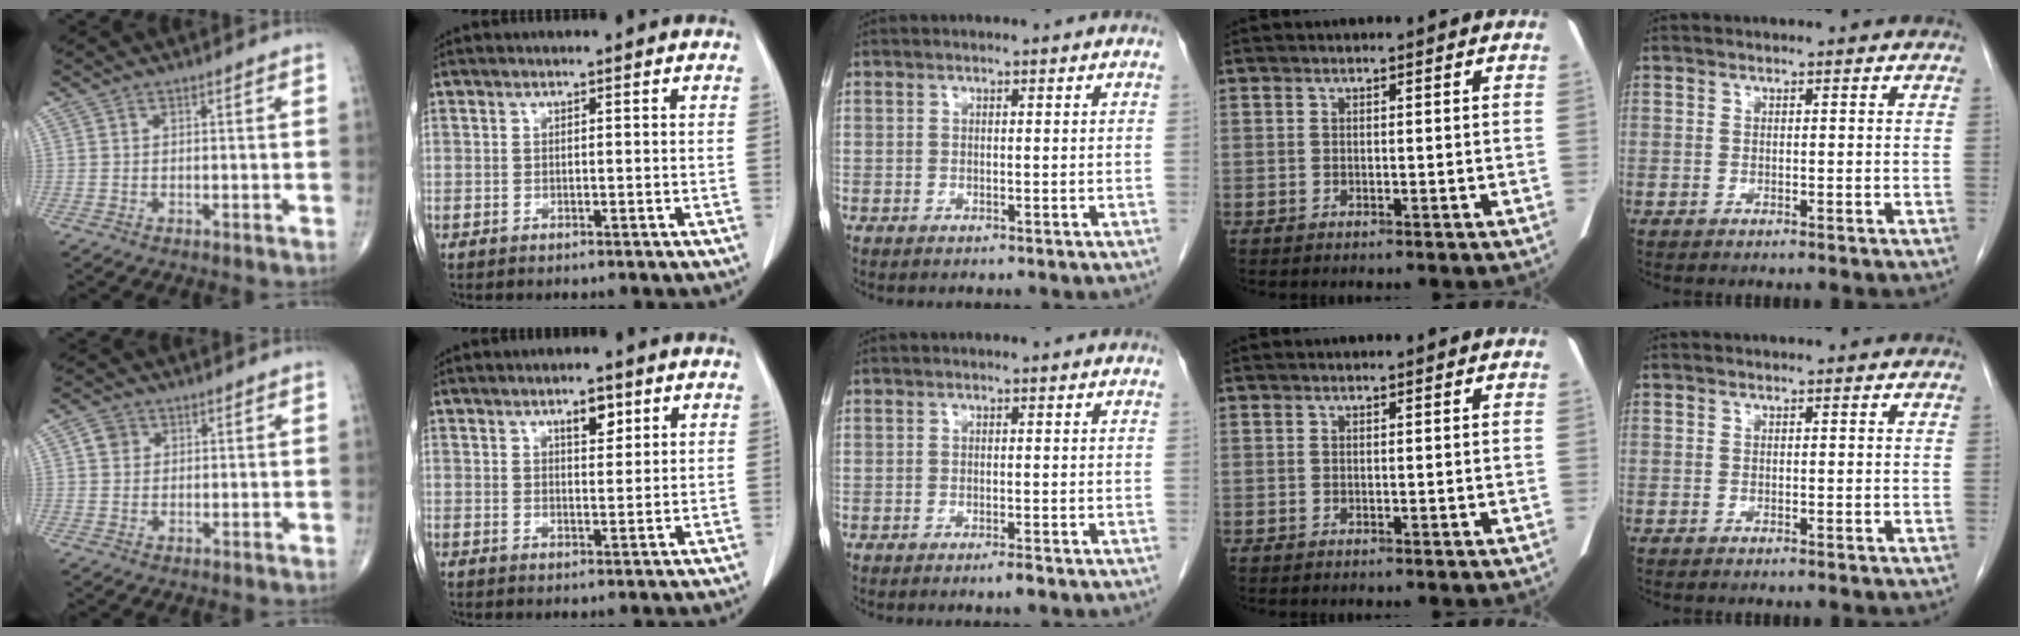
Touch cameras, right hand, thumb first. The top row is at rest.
{"thumb": {"total": 2.8, "force": [0.8, 2.4, 1.1], "torque": [-0.007, 0.001, 0.013]}, "index": {"total": 3.9, "force": [2.0, 1.7, 2.9], "torque": [-0.050, 0.000, 0.035]}, "middle": {"total": 1.2, "force": [-0.8, 0.0, 0.8], "torque": [-0.017, -0.003, -0.013]}}